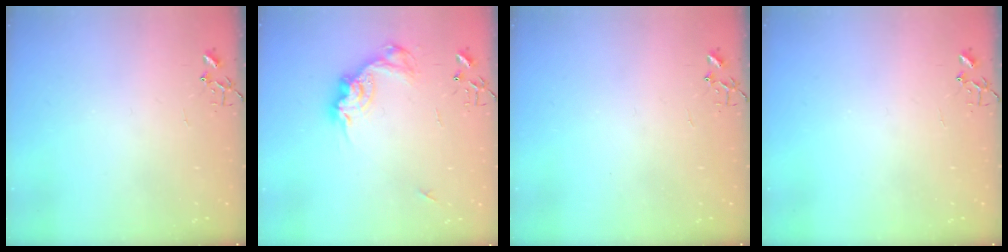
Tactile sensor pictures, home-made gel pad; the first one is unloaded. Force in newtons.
{"total": 15.3, "press": 15.3, "slide": 1.0}
{"total": 0.0}
{"total": 0.0}